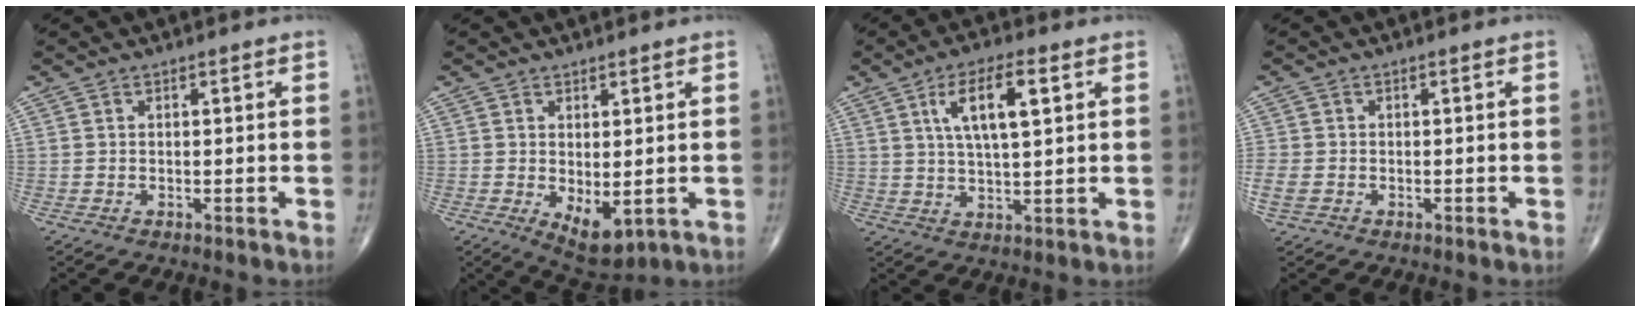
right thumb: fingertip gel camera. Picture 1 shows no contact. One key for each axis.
{"total": 6.3, "fx": -1.0, "fy": 3.2, "fz": 5.4, "tx": -0.074, "ty": -0.013, "tz": 0.000}
{"total": 9.5, "fx": 3.3, "fy": 3.1, "fz": 8.3, "tx": -0.143, "ty": -0.004, "tz": 0.061}
{"total": 3.5, "fx": -1.1, "fy": 2.5, "fz": 2.2, "tx": -0.070, "ty": 0.001, "tz": -0.020}